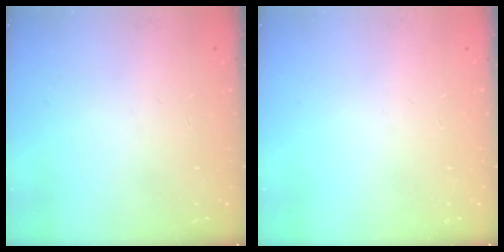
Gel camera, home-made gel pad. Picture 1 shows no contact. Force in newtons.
{"total": 0.0}